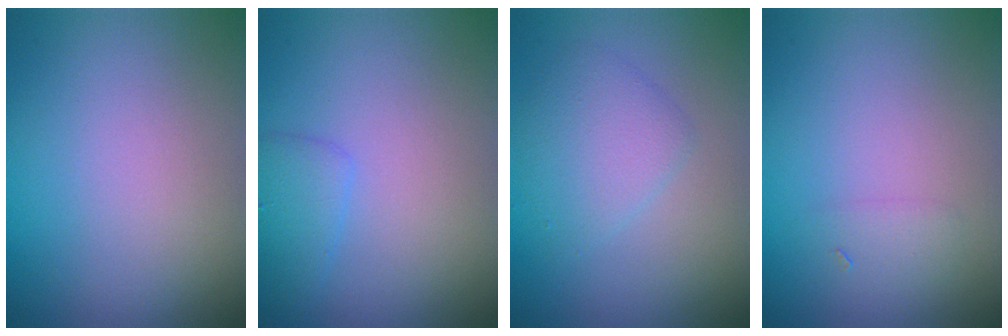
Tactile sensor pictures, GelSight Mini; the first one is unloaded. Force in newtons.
{"total": 1.9, "press": 1.9, "slide": 0.1}
{"total": 2.8, "press": 2.8, "slide": 0.1}
{"total": 1.0, "press": 1.0, "slide": 0.1}